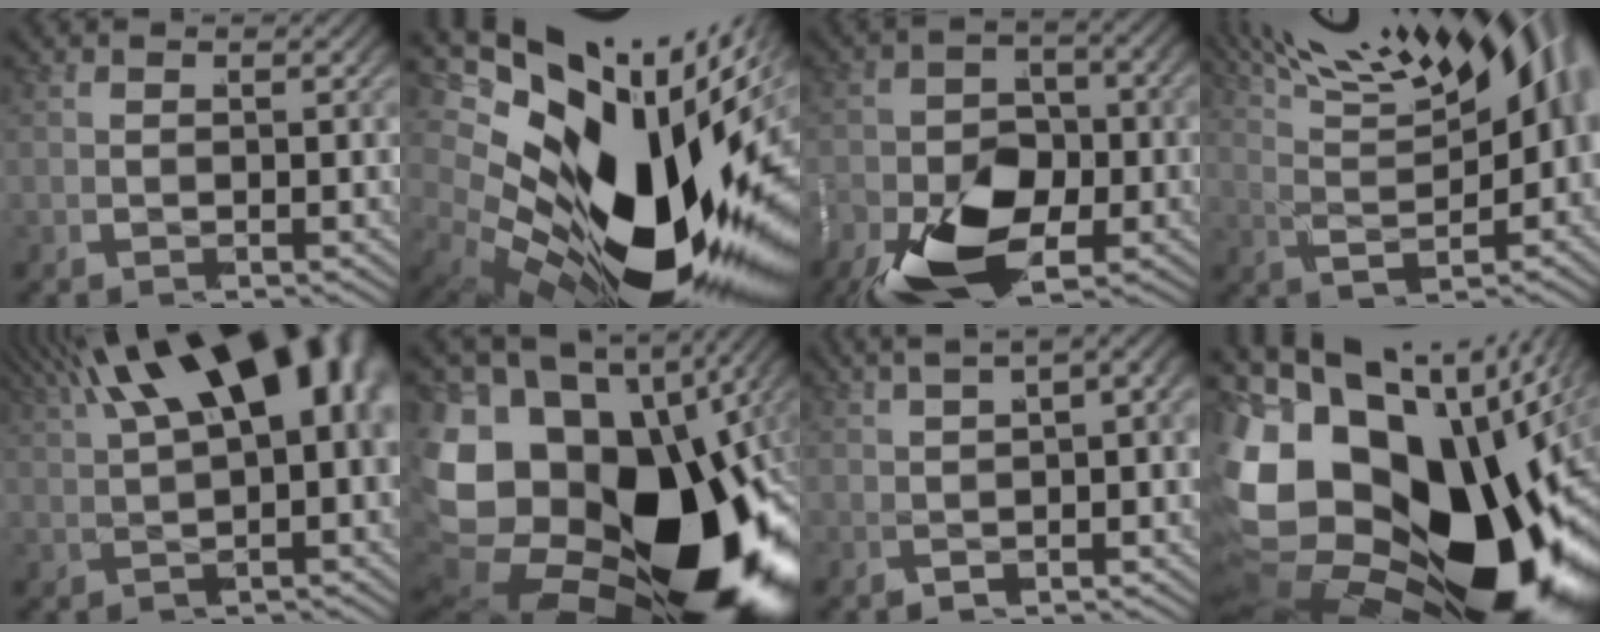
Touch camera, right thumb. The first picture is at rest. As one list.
[{"total": 22.9, "force": [-2.4, 14.7, 17.4], "torque": [-0.288, -0.055, -0.024]}, {"total": 11.8, "force": [-4.0, 7.4, 8.2], "torque": [-0.184, -0.057, -0.045]}, {"total": 11.3, "force": [4.6, 5.9, 8.5], "torque": [-0.120, 0.017, 0.075]}, {"total": 11.6, "force": [3.1, 6.2, 9.3], "torque": [-0.141, 0.009, 0.051]}, {"total": 30.9, "force": [-5.4, 21.3, 21.7], "torque": [-0.429, -0.087, -0.056]}, {"total": 7.6, "force": [1.5, 4.4, 6.0], "torque": [-0.085, 0.018, 0.012]}, {"total": 28.6, "force": [-3.7, 20.0, 20.1], "torque": [-0.382, -0.061, -0.044]}]